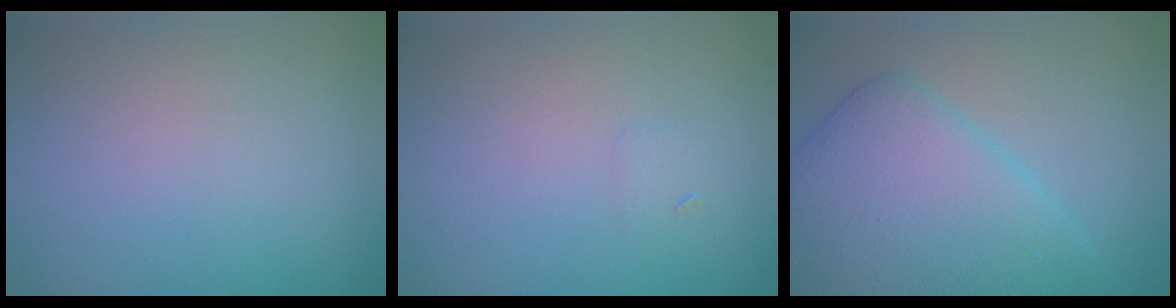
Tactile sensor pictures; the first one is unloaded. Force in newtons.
{"total": 0.5, "press": 0.5, "slide": 0.1}
{"total": 8.7, "press": 8.7, "slide": 0.1}